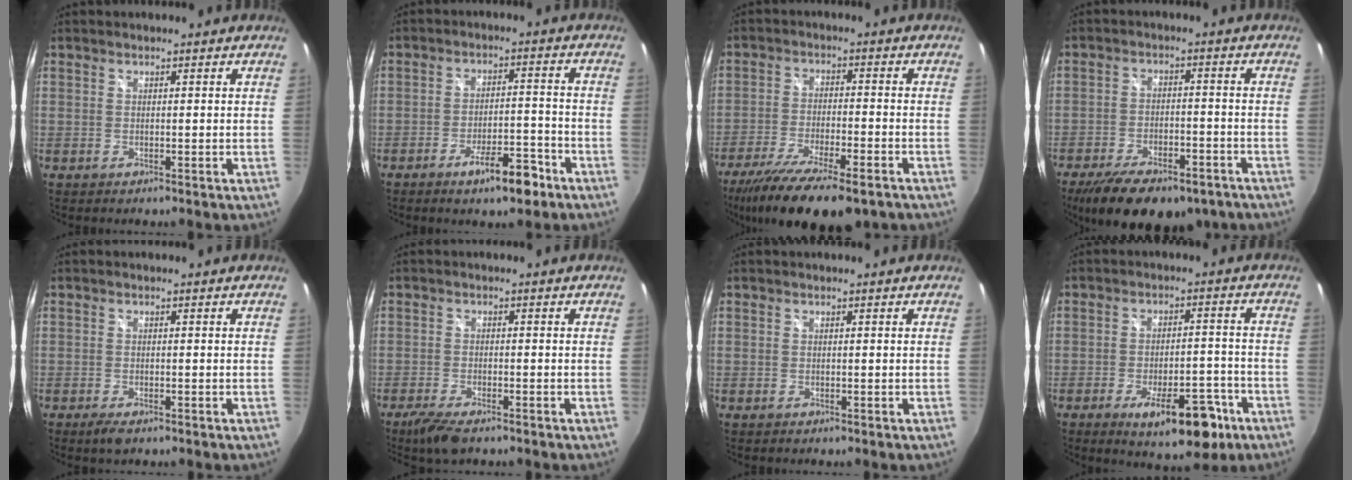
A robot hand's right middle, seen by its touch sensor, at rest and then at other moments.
{"total": 7.8, "force": [-5.1, 2.3, 5.5], "torque": [-0.095, 0.003, -0.072]}
{"total": 18.3, "force": [-13.6, 4.7, 11.3], "torque": [-0.224, -0.055, -0.219]}
{"total": 18.3, "force": [-12.9, 7.6, 10.6], "torque": [-0.214, -0.036, -0.185]}
{"total": 2.4, "force": [-1.5, 0.8, 1.7], "torque": [-0.035, -0.007, -0.026]}
{"total": 6.1, "force": [-4.5, 1.5, 3.8], "torque": [-0.095, -0.017, -0.082]}
{"total": 0.0}
{"total": 12.4, "force": [-7.0, 4.6, 9.1], "torque": [-0.142, -0.004, -0.091]}